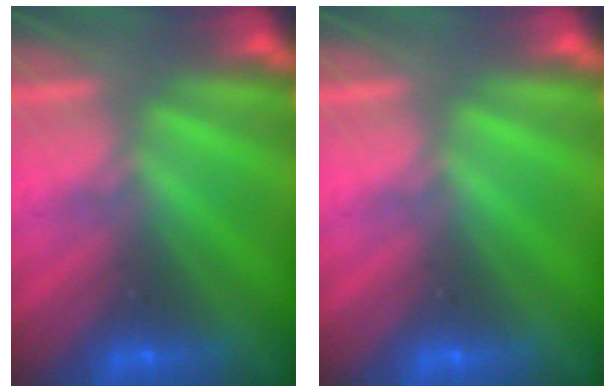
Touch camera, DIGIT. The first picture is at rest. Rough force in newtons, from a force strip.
{"total": 0.0}